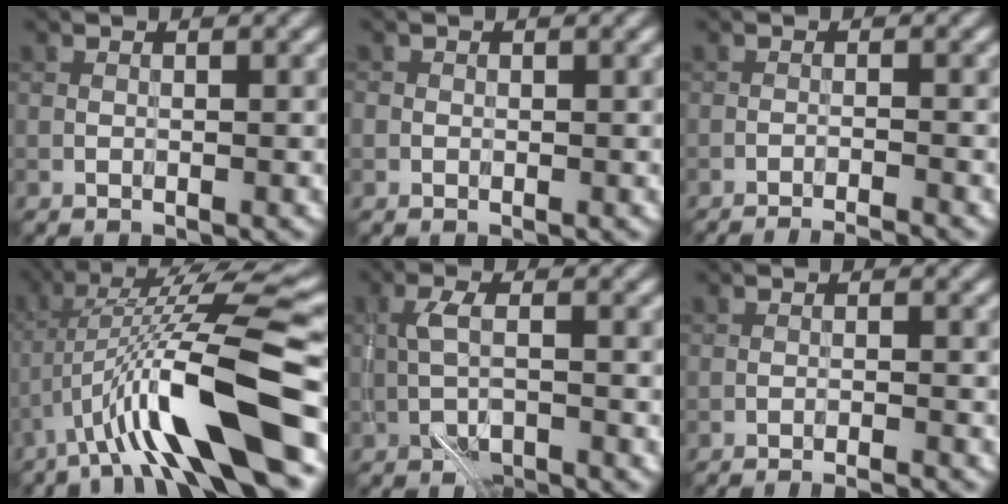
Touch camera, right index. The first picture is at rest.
{"total": 0.6, "force": [-0.1, 0.5, 0.0], "torque": [0.005, -0.004, -0.003]}
{"total": 4.3, "force": [-3.9, 0.5, 1.6], "torque": [-0.019, -0.001, -0.058]}
{"total": 11.6, "force": [-3.5, 2.1, 10.8], "torque": [-0.186, 0.022, -0.060]}
{"total": 2.9, "force": [-1.2, 1.0, 2.4], "torque": [-0.058, 0.000, -0.026]}
{"total": 3.1, "force": [-2.8, 0.4, 1.2], "torque": [-0.012, 0.003, -0.042]}